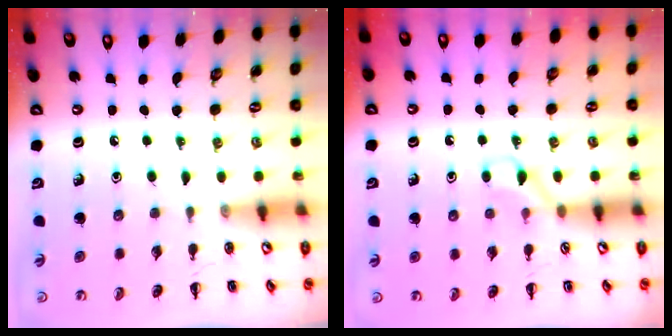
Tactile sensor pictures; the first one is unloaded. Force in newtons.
{"total": 3.9, "press": 3.7, "slide": 1.3}